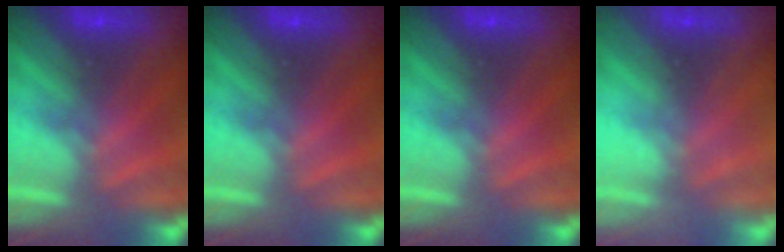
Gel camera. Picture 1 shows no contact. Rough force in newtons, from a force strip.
{"total": 0.0}
{"total": 0.0}
{"total": 1.9}